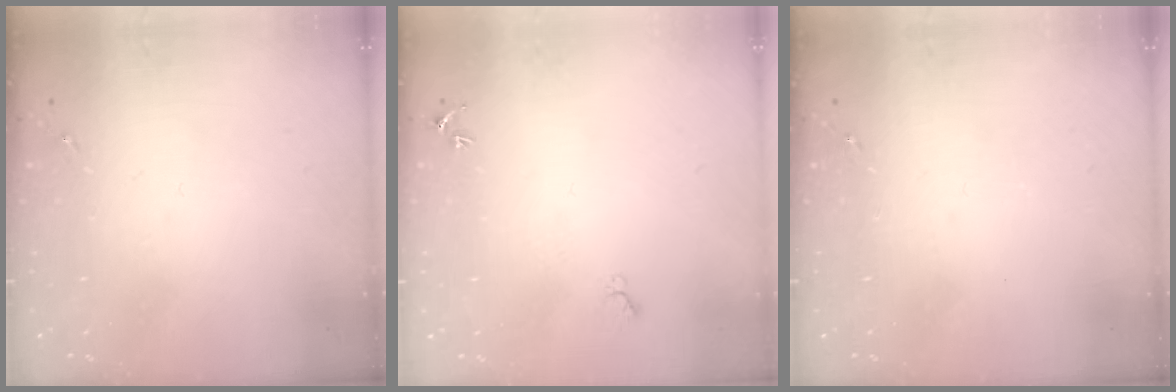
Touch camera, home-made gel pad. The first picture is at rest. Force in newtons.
{"total": 4.8, "press": 4.8, "slide": 0.6}
{"total": 0.0}